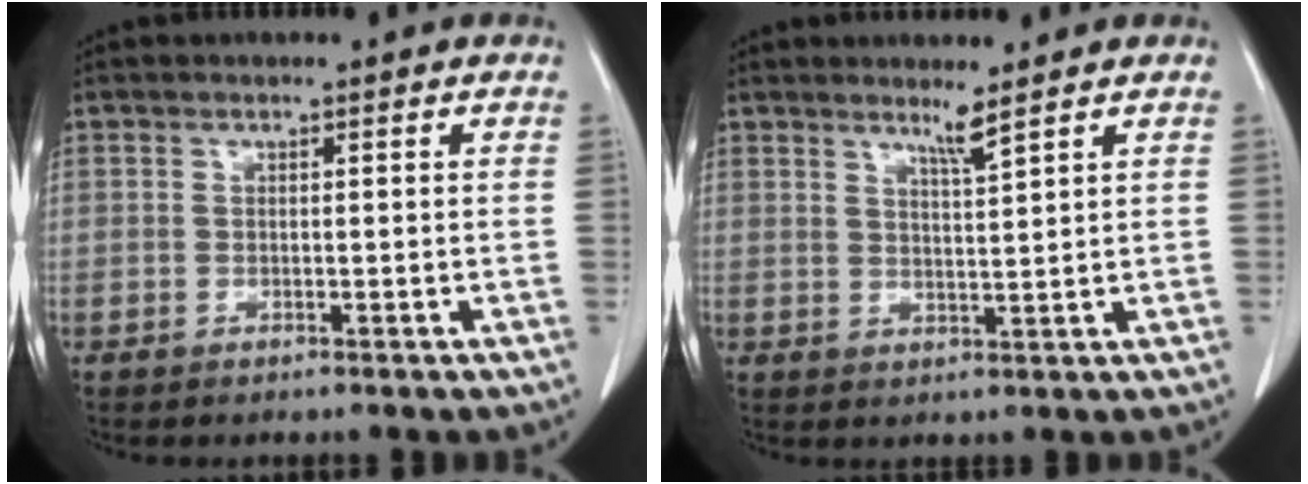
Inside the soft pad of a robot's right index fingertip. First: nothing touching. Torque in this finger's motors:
{"motor_torque": [0.10, 0.33, 0.00, 0.02]}